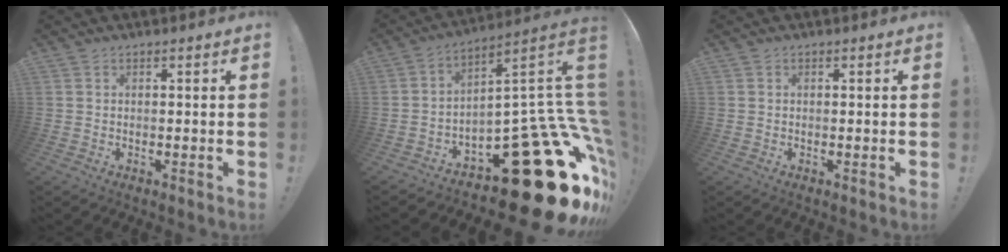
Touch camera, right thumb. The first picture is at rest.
{"total": 29.1, "force": [-15.0, 10.2, 22.8], "torque": [-0.227, 0.053, -0.225]}
{"total": 0.0}